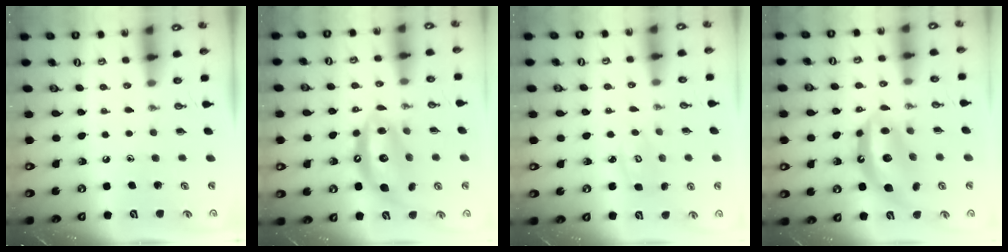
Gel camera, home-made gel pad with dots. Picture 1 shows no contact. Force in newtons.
{"total": 12.7, "press": 12.7, "slide": 1.1}
{"total": 4.2, "press": 4.2, "slide": 0.4}
{"total": 13.1, "press": 13.0, "slide": 0.9}